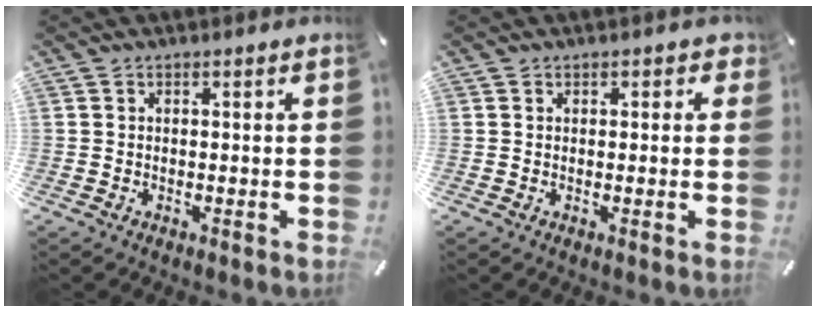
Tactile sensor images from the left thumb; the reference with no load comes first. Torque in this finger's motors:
{"motor_torque": [-0.04, -0.10, 0.08, 0.09, 0.01]}